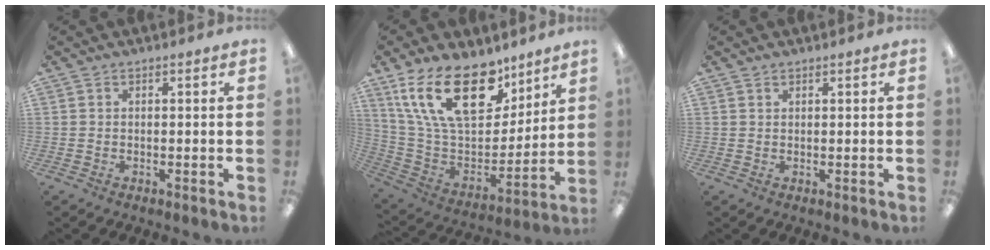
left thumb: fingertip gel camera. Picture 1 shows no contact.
{"total": 24.0, "force": [13.8, 12.6, 15.0], "torque": [-0.281, -0.075, 0.246]}
{"total": 0.9, "force": [0.7, 0.5, 0.2], "torque": [-0.005, 0.001, 0.014]}